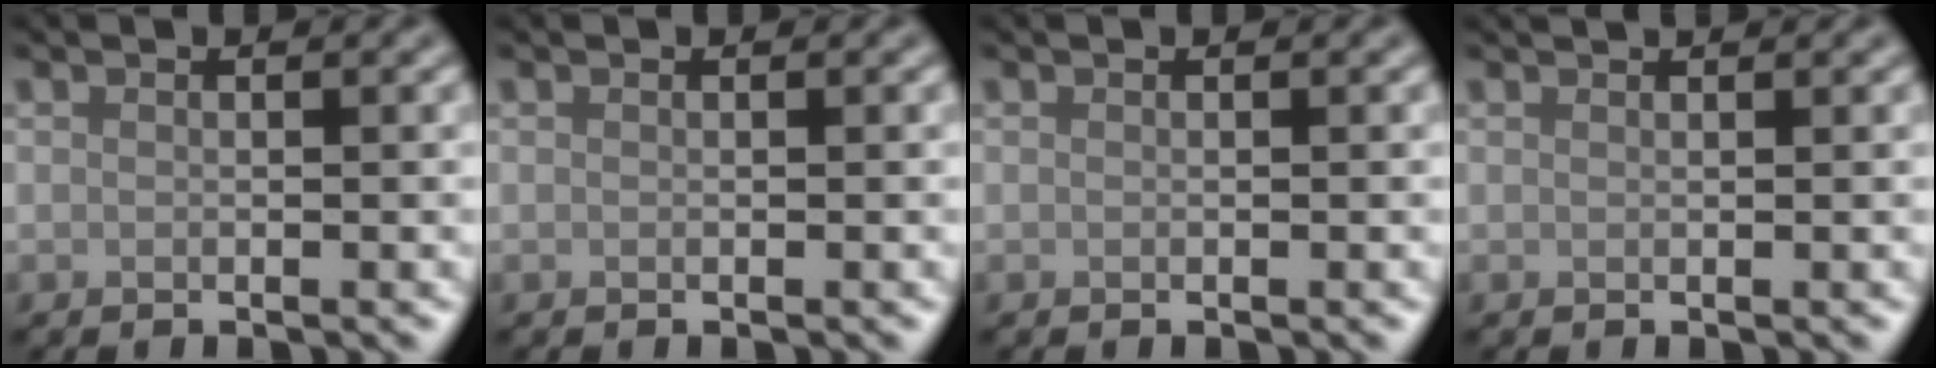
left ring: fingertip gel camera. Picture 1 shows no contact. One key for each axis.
{"total": 0.0}
{"total": 0.0}
{"total": 1.2, "fx": 1.1, "fy": 0.2, "fz": 0.4, "tx": -0.009, "ty": -0.002, "tz": 0.006}